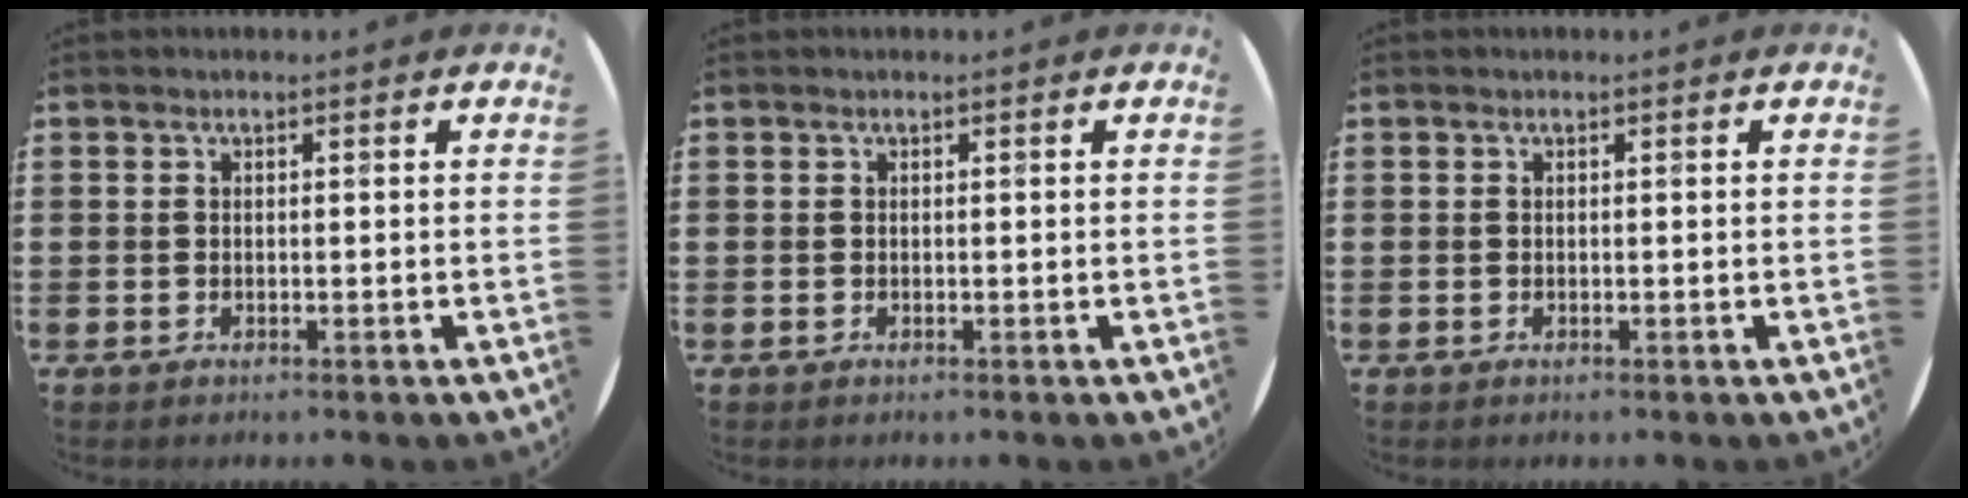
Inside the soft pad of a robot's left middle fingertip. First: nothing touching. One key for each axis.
{"total": 0.0}
{"total": 0.0}